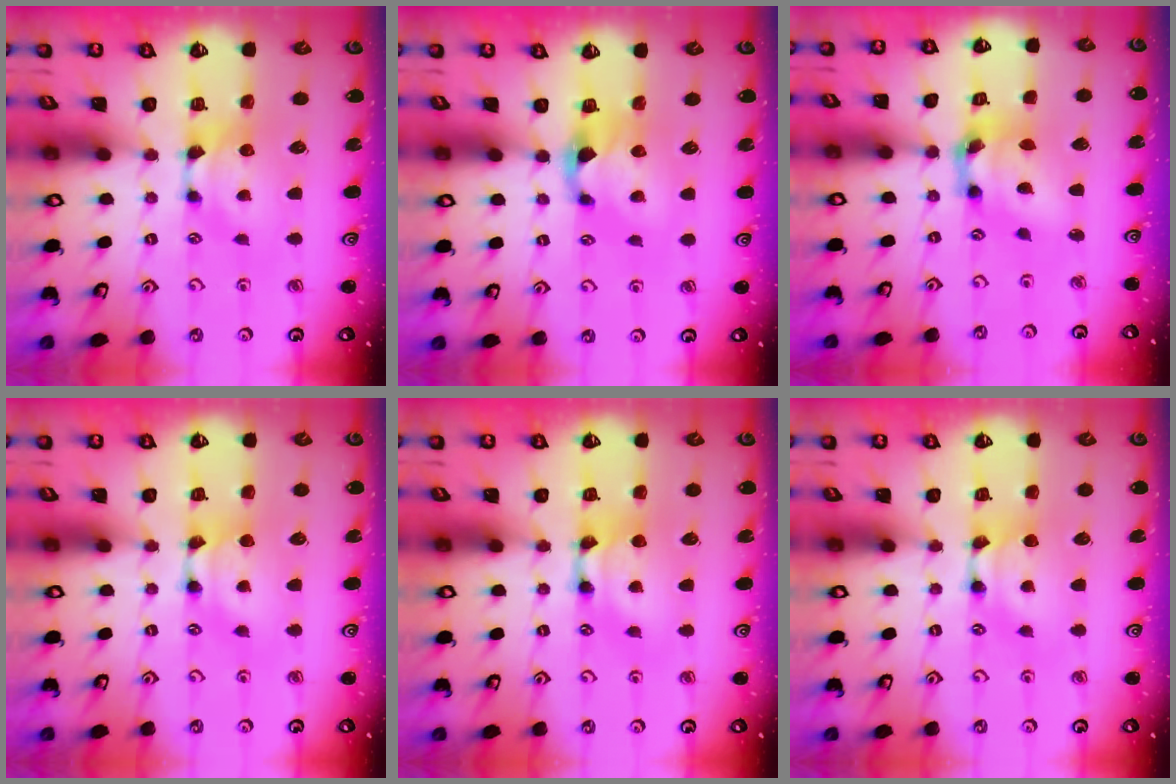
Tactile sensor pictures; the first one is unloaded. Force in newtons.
{"total": 1.1, "press": 0.2, "slide": 1.1}
{"total": 7.6, "press": 7.2, "slide": 2.3}
{"total": 1.7, "press": 1.7, "slide": 0.1}
{"total": 2.1, "press": 2.1, "slide": 0.0}
{"total": 1.6, "press": 1.6, "slide": 0.2}